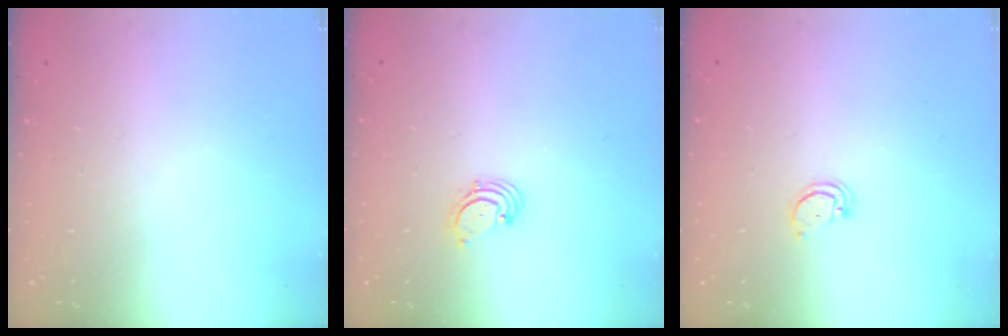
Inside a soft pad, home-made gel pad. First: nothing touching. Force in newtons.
{"total": 1.6, "press": 1.6, "slide": 0.2}
{"total": 2.1, "press": 2.1, "slide": 0.2}